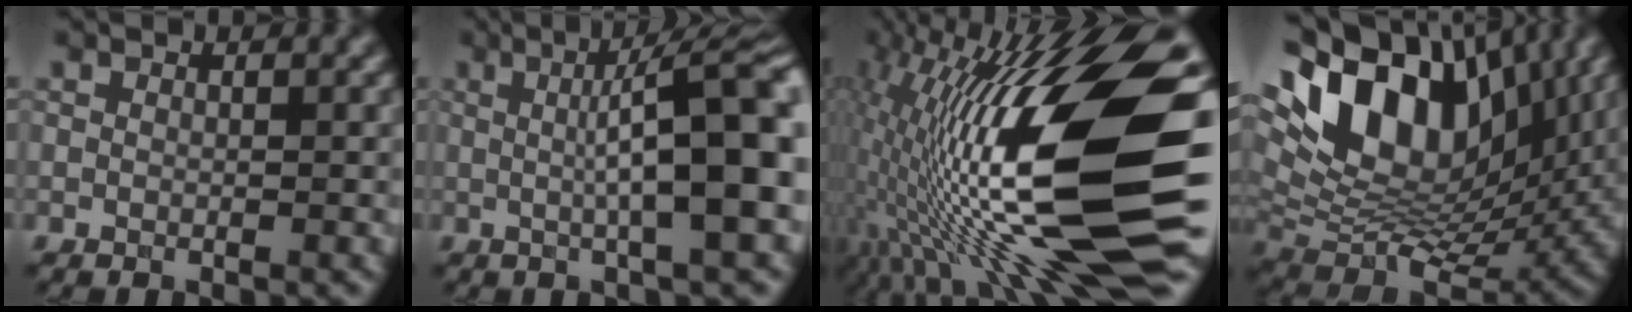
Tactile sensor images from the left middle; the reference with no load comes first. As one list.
[{"total": 9.9, "force": [0.7, 2.0, 9.7], "torque": [-0.120, 0.015, 0.007]}, {"total": 17.3, "force": [0.2, 4.8, 16.6], "torque": [-0.296, 0.019, 0.007]}, {"total": 13.6, "force": [4.7, 7.9, 10.0], "torque": [-0.178, 0.018, 0.083]}]